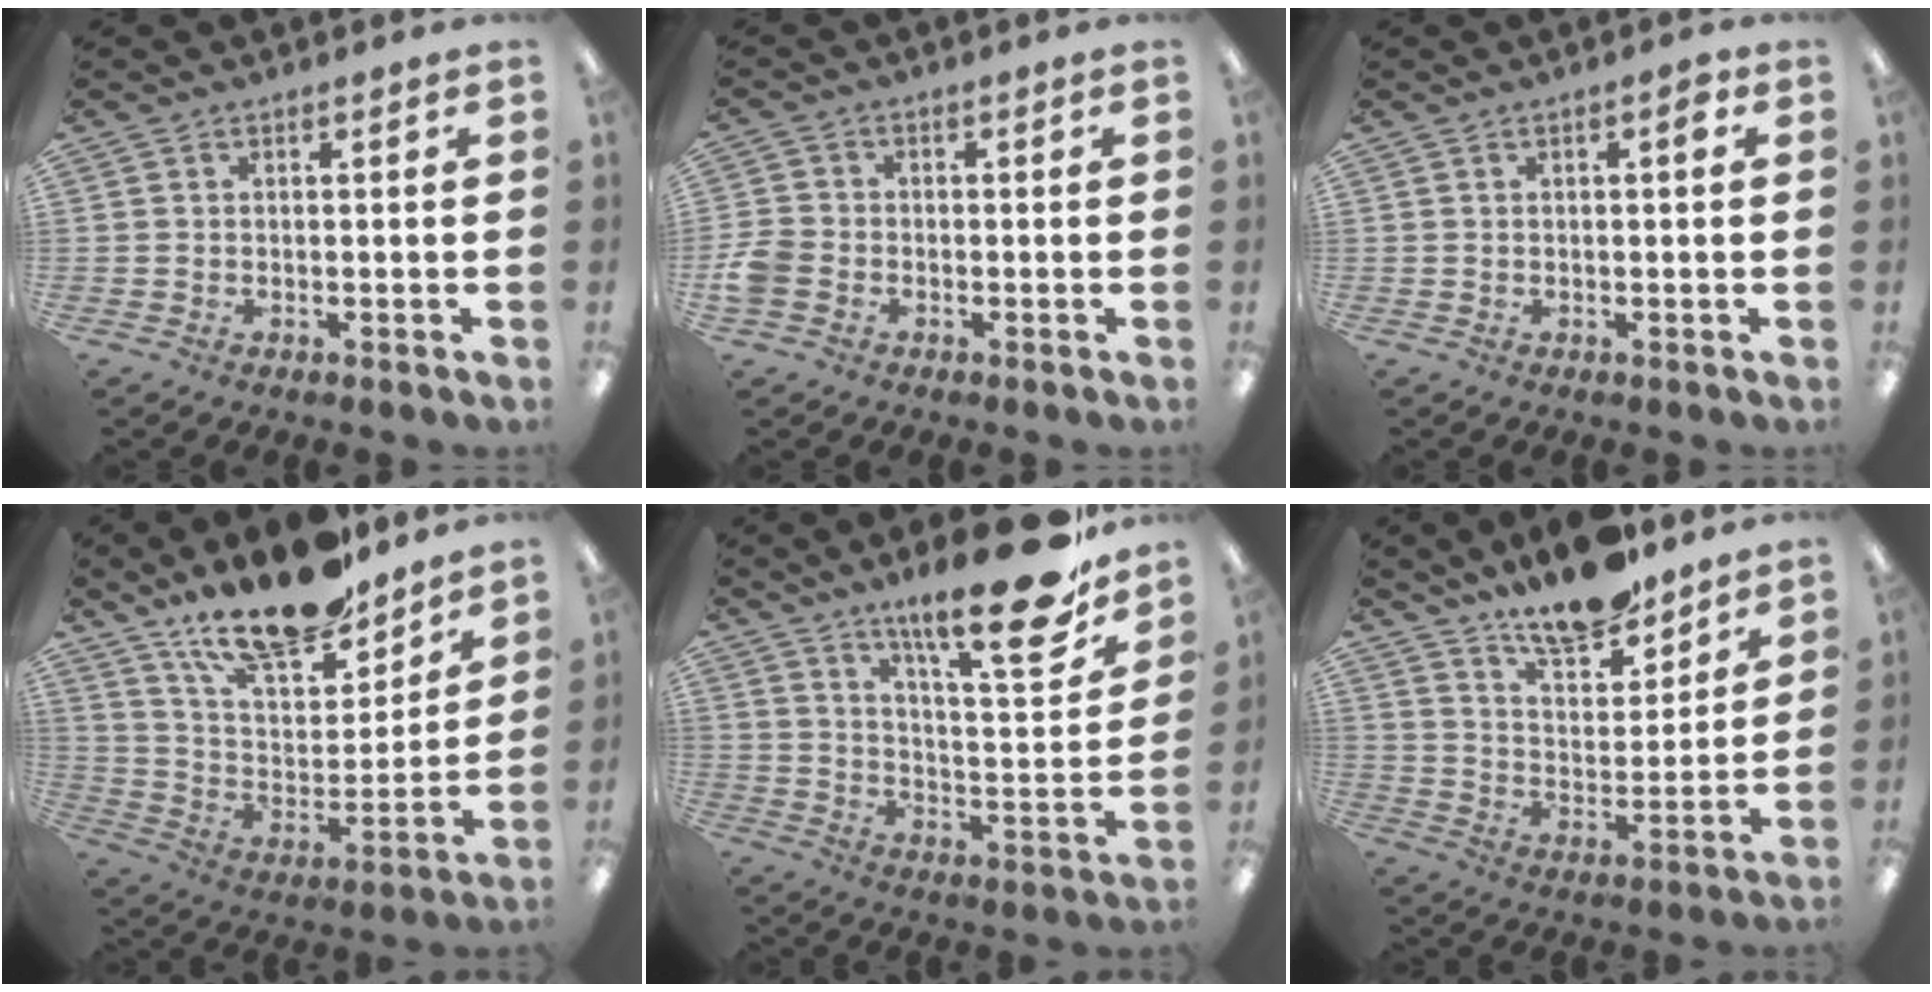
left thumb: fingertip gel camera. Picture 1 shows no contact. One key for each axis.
{"total": 4.9, "fx": -1.7, "fy": 3.9, "fz": 2.5, "tx": -0.050, "ty": 0.013, "tz": -0.030}
{"total": 1.9, "fx": 0.7, "fy": 0.4, "fz": 1.7, "tx": -0.026, "ty": 0.002, "tz": 0.008}
{"total": 19.9, "fx": 16.3, "fy": 6.4, "fz": 9.5, "tx": -0.175, "ty": -0.099, "tz": 0.285}
{"total": 22.3, "fx": 15.9, "fy": 5.8, "fz": 14.5, "tx": -0.204, "ty": -0.114, "tz": 0.252}
{"total": 13.6, "fx": 12.0, "fy": 4.0, "fz": 5.1, "tx": -0.082, "ty": -0.083, "tz": 0.215}